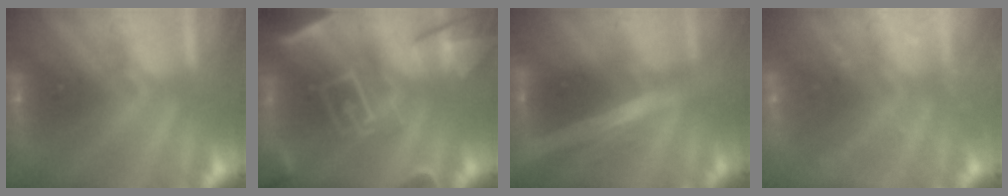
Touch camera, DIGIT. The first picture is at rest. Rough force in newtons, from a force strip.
{"total": 7.6}
{"total": 1.7}
{"total": 2.4}